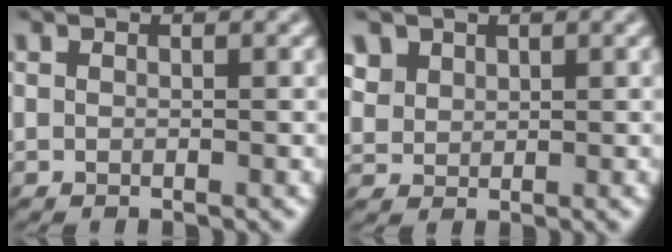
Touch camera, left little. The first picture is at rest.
{"total": 2.4, "force": [1.0, 1.7, 1.2], "torque": [-0.042, 0.020, 0.016]}